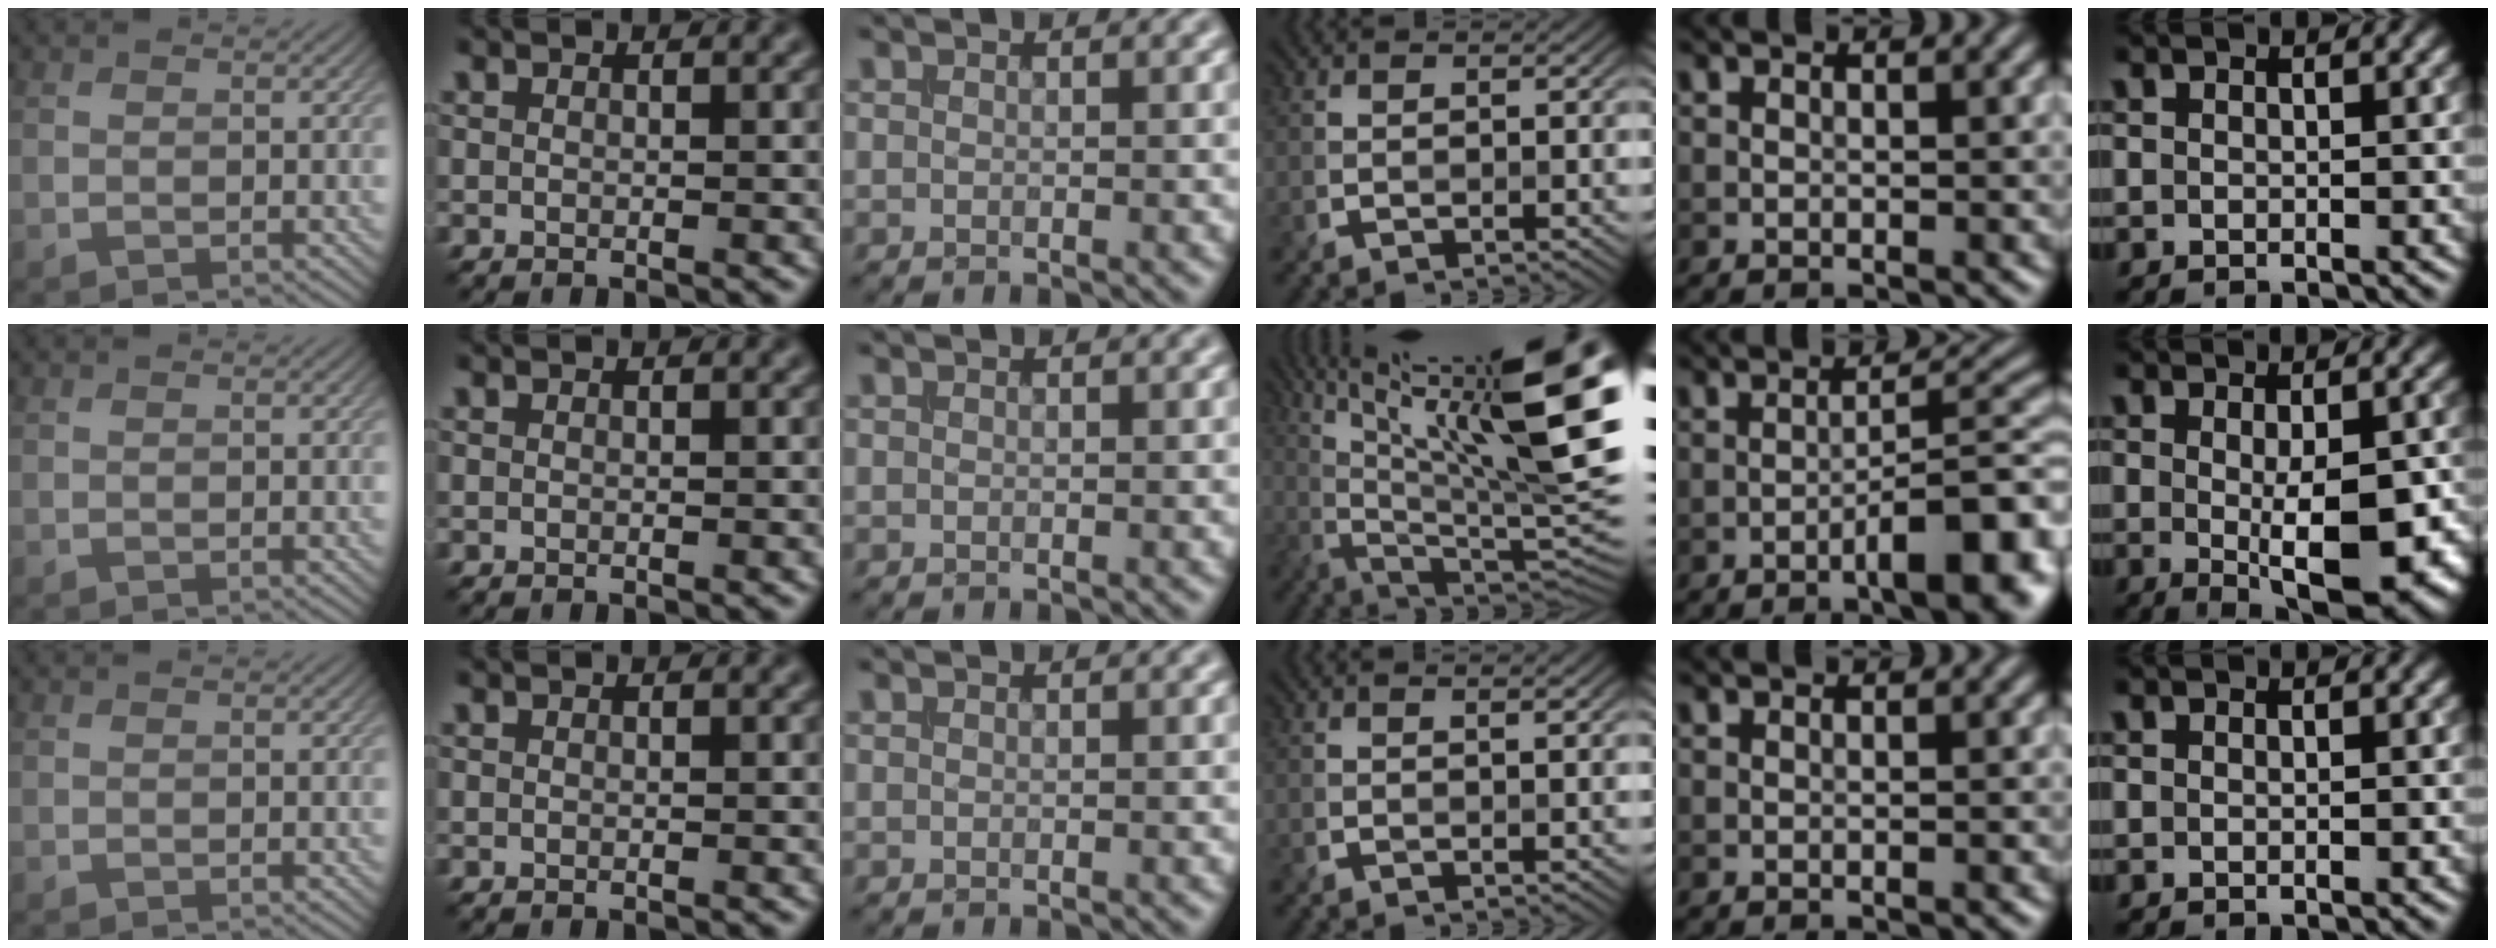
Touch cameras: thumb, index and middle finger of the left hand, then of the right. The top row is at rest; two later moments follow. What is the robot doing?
{"motion": "insert", "object": "bucket"}